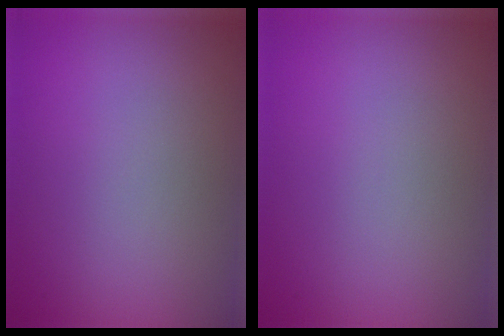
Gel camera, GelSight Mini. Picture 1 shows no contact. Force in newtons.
{"total": 0.0}